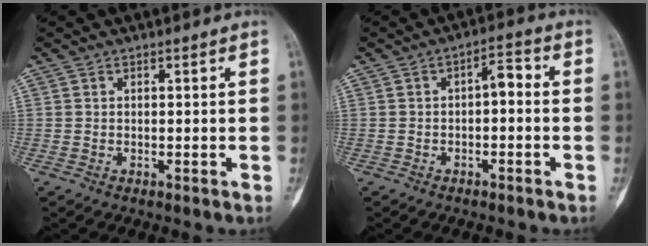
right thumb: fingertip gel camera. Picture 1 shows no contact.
{"total": 4.0, "force": [-0.7, 1.9, 3.4], "torque": [-0.043, 0.028, -0.018]}